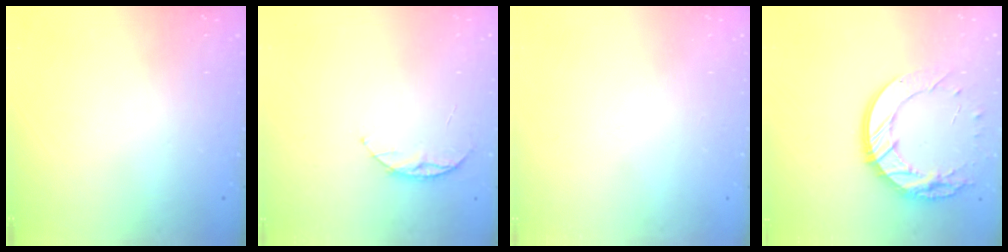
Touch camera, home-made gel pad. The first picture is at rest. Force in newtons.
{"total": 6.0, "press": 5.9, "slide": 0.6}
{"total": 0.0}
{"total": 16.8, "press": 16.8, "slide": 1.2}